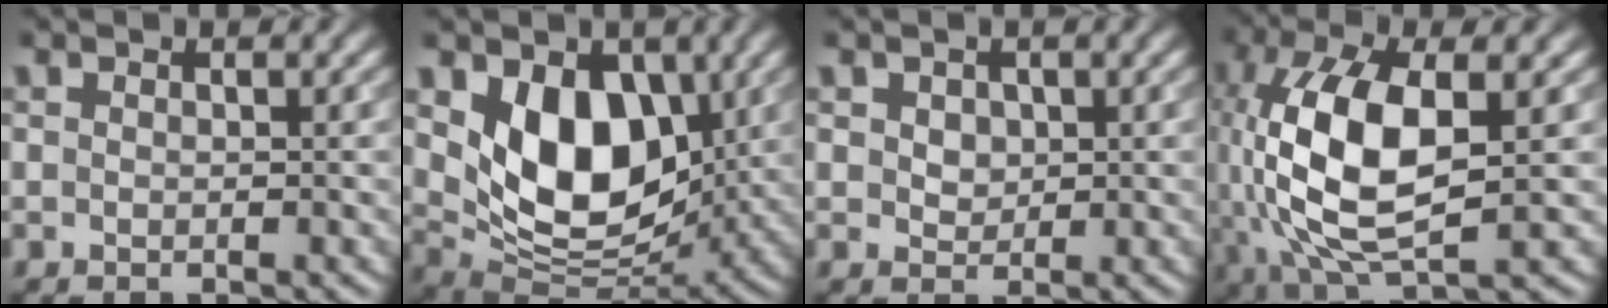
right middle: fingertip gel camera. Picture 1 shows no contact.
{"total": 9.0, "force": [2.0, 6.0, 6.4], "torque": [-0.109, -0.024, 0.033]}
{"total": 1.7, "force": [0.6, 1.4, 0.9], "torque": [-0.013, 0.005, 0.006]}
{"total": 10.6, "force": [0.6, 4.9, 9.4], "torque": [-0.200, 0.000, 0.013]}